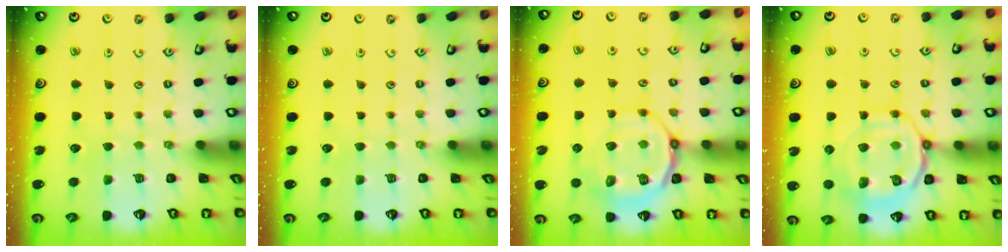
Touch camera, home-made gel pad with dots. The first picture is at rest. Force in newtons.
{"total": 0.0}
{"total": 13.0, "press": 12.8, "slide": 2.0}
{"total": 13.3, "press": 13.2, "slide": 1.3}